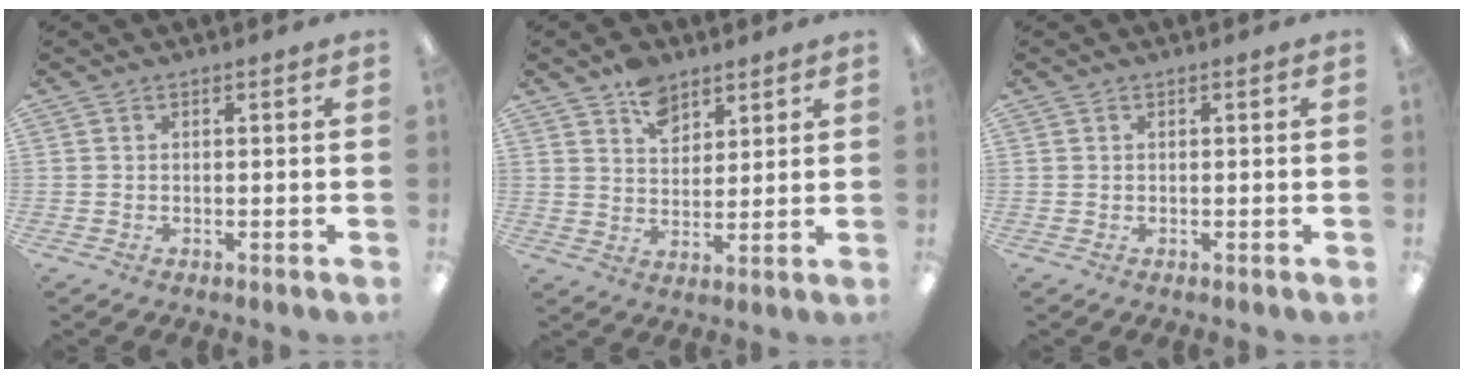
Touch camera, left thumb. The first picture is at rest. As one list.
[{"total": 7.8, "force": [5.4, 4.8, 2.8], "torque": [-0.036, -0.024, 0.096]}, {"total": 0.0}]